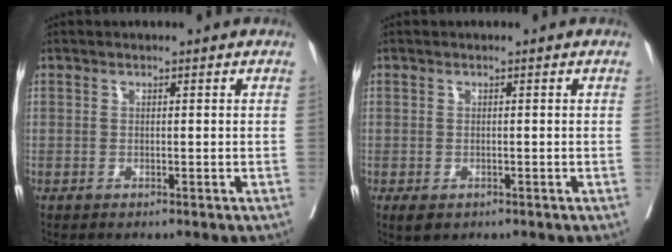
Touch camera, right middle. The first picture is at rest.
{"total": 1.7, "force": [-0.9, 1.0, 1.0], "torque": [-0.013, -0.002, -0.006]}